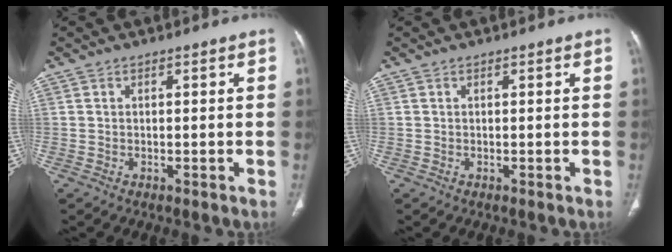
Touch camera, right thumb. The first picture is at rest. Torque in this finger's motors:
{"motor_torque": [0.02, -0.02, 0.11, -0.11, 0.00]}